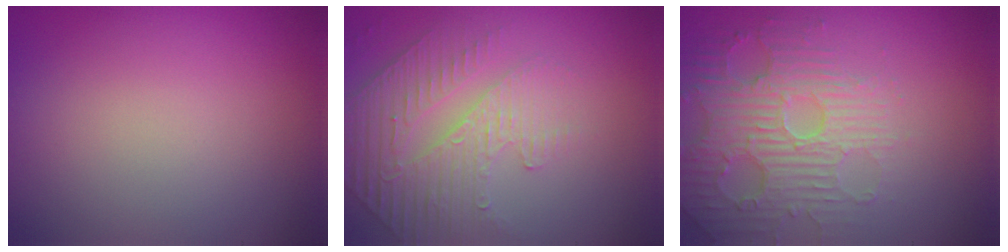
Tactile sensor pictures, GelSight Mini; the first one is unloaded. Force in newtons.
{"total": 4.9, "press": 3.3, "slide": 3.6}
{"total": 5.0, "press": 4.1, "slide": 2.9}